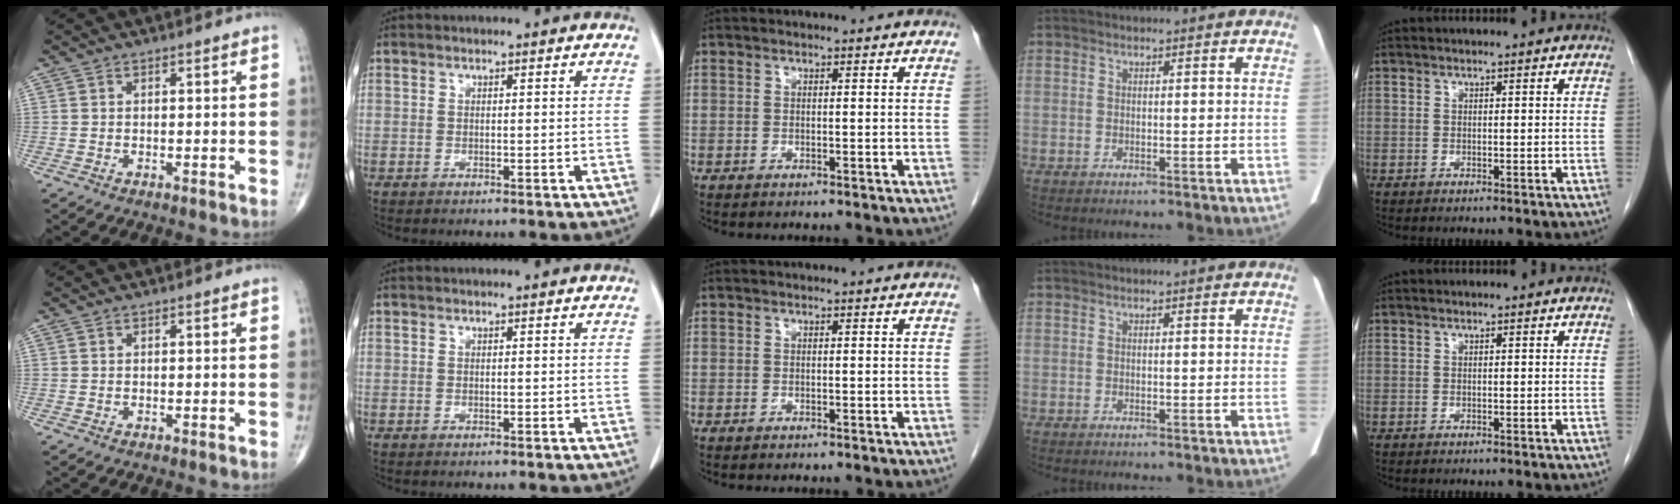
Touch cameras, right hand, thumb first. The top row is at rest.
{}